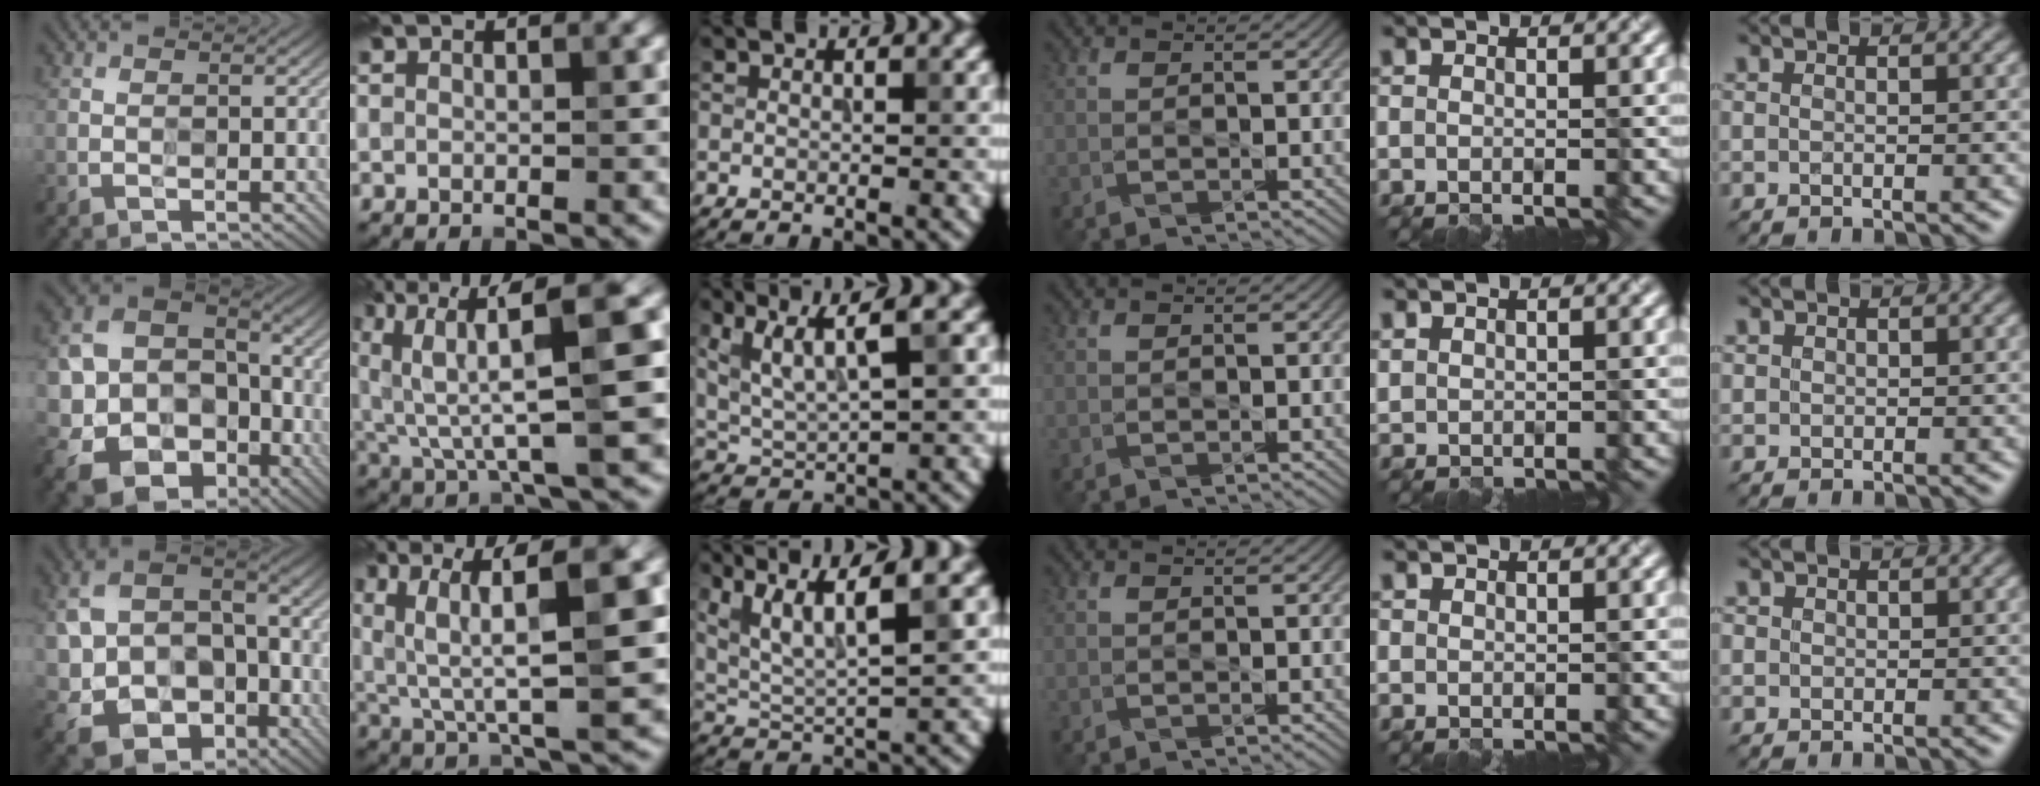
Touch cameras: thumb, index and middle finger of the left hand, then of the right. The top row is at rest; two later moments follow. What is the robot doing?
{"motion": "wipe", "object": "paper plate"}